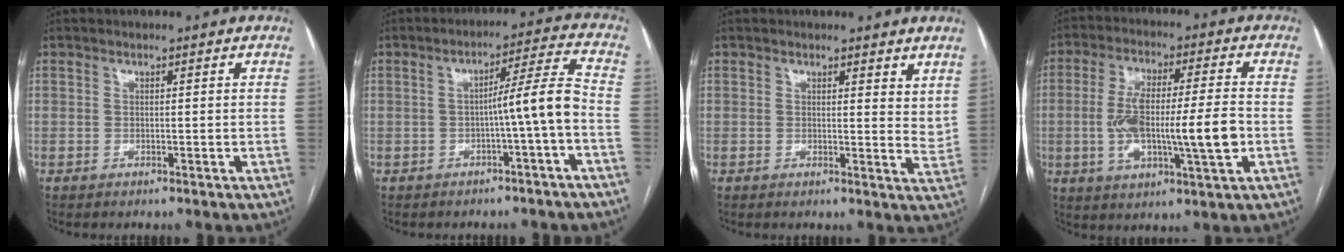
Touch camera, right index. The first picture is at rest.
{"total": 6.8, "force": [-1.8, -1.1, 6.4], "torque": [-0.093, 0.019, -0.026]}
{"total": 4.8, "force": [3.9, 1.6, 2.4], "torque": [-0.023, -0.020, 0.043]}
{"total": 13.7, "force": [-2.0, 2.2, 13.4], "torque": [-0.245, 0.008, -0.031]}